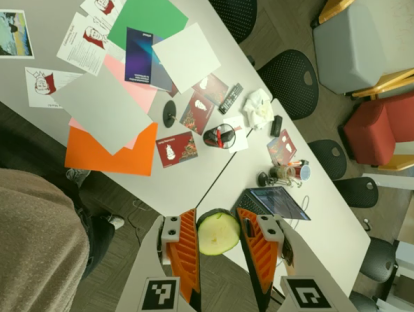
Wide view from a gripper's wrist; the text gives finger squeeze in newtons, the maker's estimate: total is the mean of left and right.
{"total": 11.4, "left": 11.9, "right": 11.0}